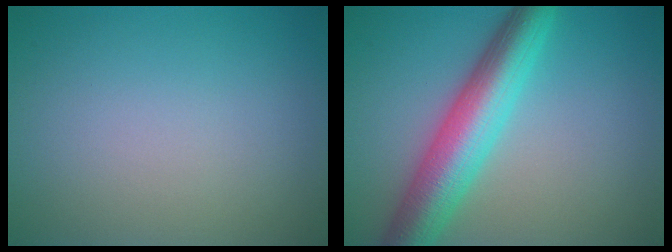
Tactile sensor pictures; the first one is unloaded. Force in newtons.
{"total": 7.5, "press": 7.5, "slide": 0.2}